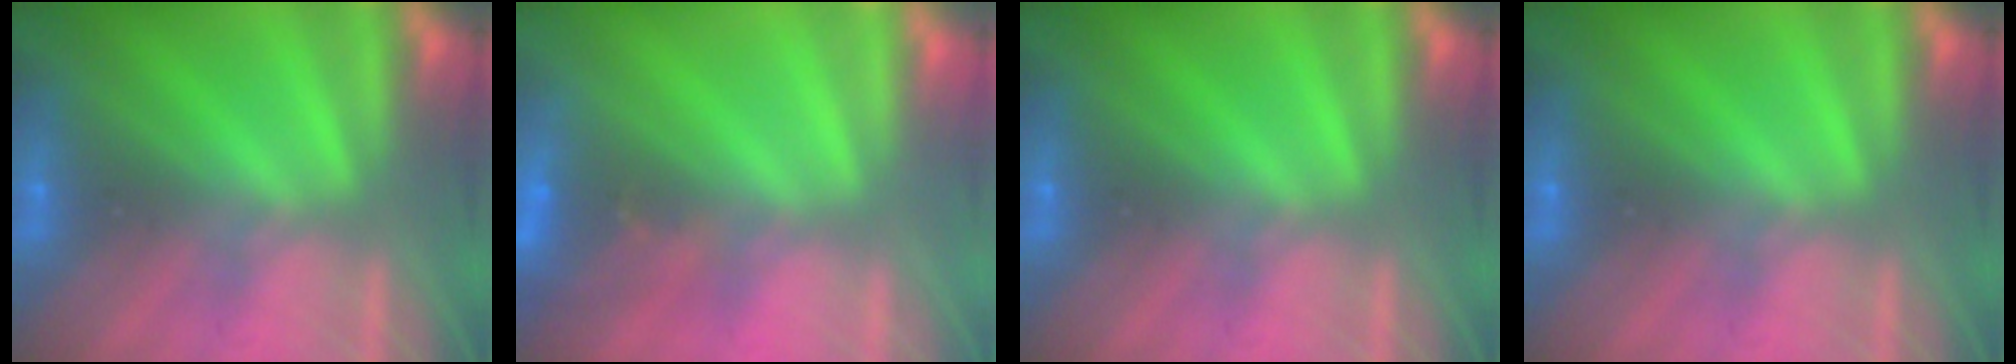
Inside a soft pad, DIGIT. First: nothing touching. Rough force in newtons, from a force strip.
{"total": 2.7}
{"total": 0.0}
{"total": 0.0}